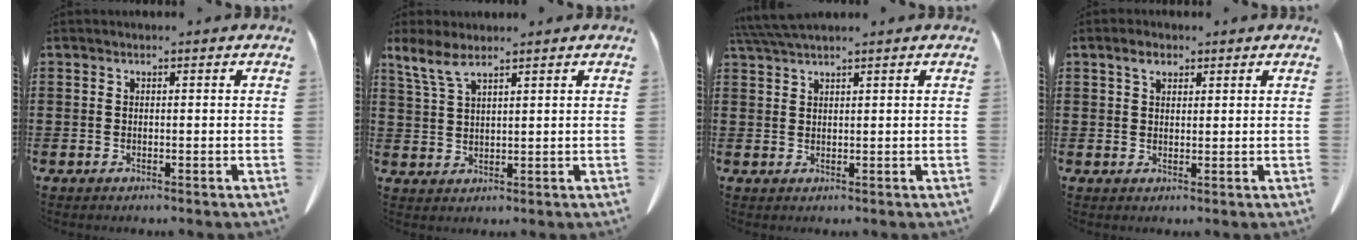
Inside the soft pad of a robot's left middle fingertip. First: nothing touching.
{"total": 4.8, "force": [3.2, 1.2, 3.3], "torque": [-0.081, -0.006, 0.055]}
{"total": 3.5, "force": [2.9, 0.2, 1.9], "torque": [-0.045, -0.001, 0.056]}
{"total": 2.8, "force": [1.8, 1.4, 1.7], "torque": [-0.030, 0.002, 0.030]}